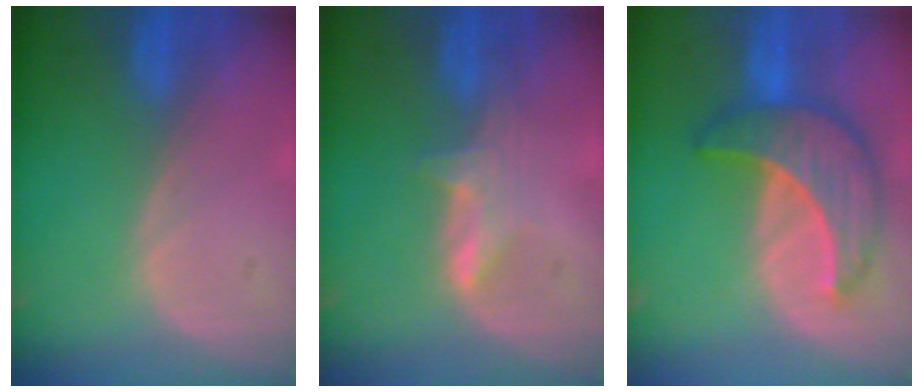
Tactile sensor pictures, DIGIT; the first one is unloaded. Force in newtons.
{"total": 2.9, "press": 2.9, "slide": 0.4}
{"total": 8.8, "press": 8.8, "slide": 0.6}